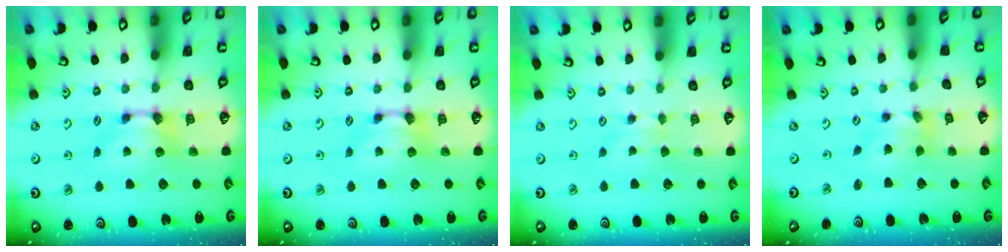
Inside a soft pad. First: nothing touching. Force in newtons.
{"total": 0.0}
{"total": 2.4, "press": 2.4, "slide": 0.4}
{"total": 2.7, "press": 2.4, "slide": 1.3}